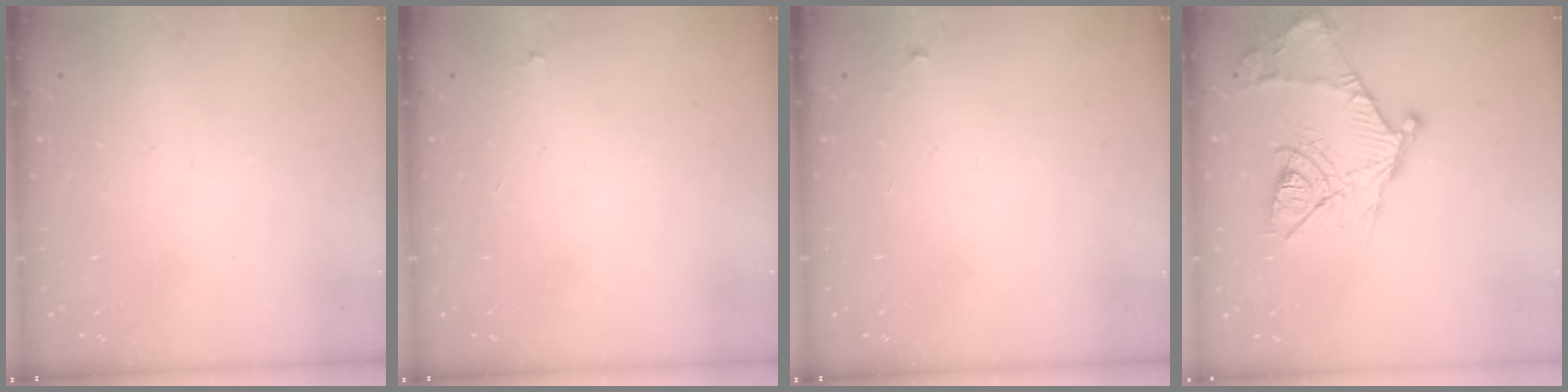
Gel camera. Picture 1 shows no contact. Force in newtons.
{"total": 2.1, "press": 2.1, "slide": 0.1}
{"total": 4.2, "press": 4.1, "slide": 0.7}
{"total": 17.6, "press": 17.6, "slide": 1.2}